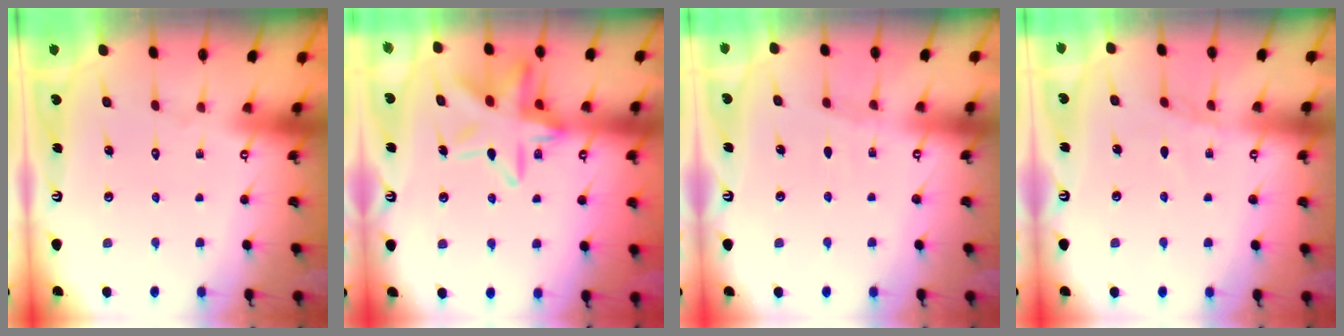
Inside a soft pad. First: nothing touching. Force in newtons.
{"total": 15.6, "press": 15.6, "slide": 1.3}
{"total": 2.7, "press": 2.6, "slide": 0.4}
{"total": 3.9, "press": 3.8, "slide": 0.5}